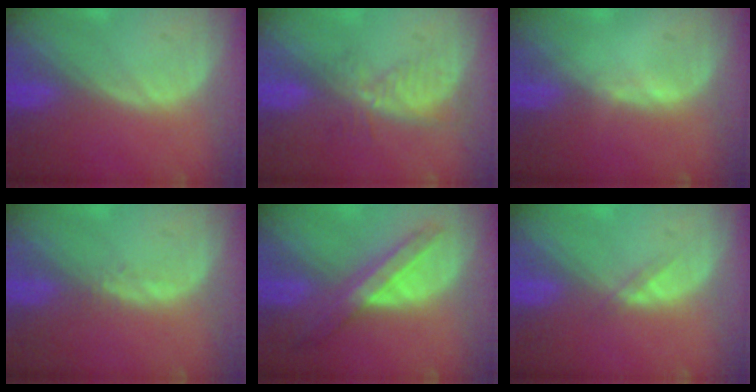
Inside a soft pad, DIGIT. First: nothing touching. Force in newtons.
{"total": 5.3, "press": 4.7, "slide": 2.5}
{"total": 0.6, "press": 0.5, "slide": 0.3}
{"total": 0.9, "press": 0.8, "slide": 0.4}
{"total": 6.9, "press": 6.3, "slide": 2.9}
{"total": 1.4, "press": 1.1, "slide": 0.8}